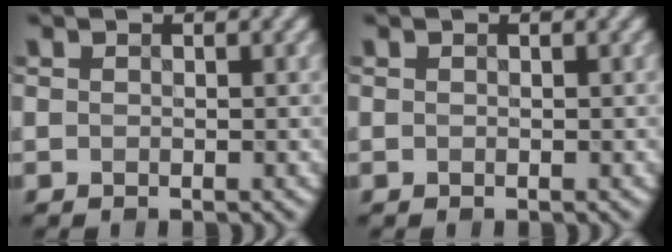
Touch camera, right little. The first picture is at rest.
{"total": 0.0}